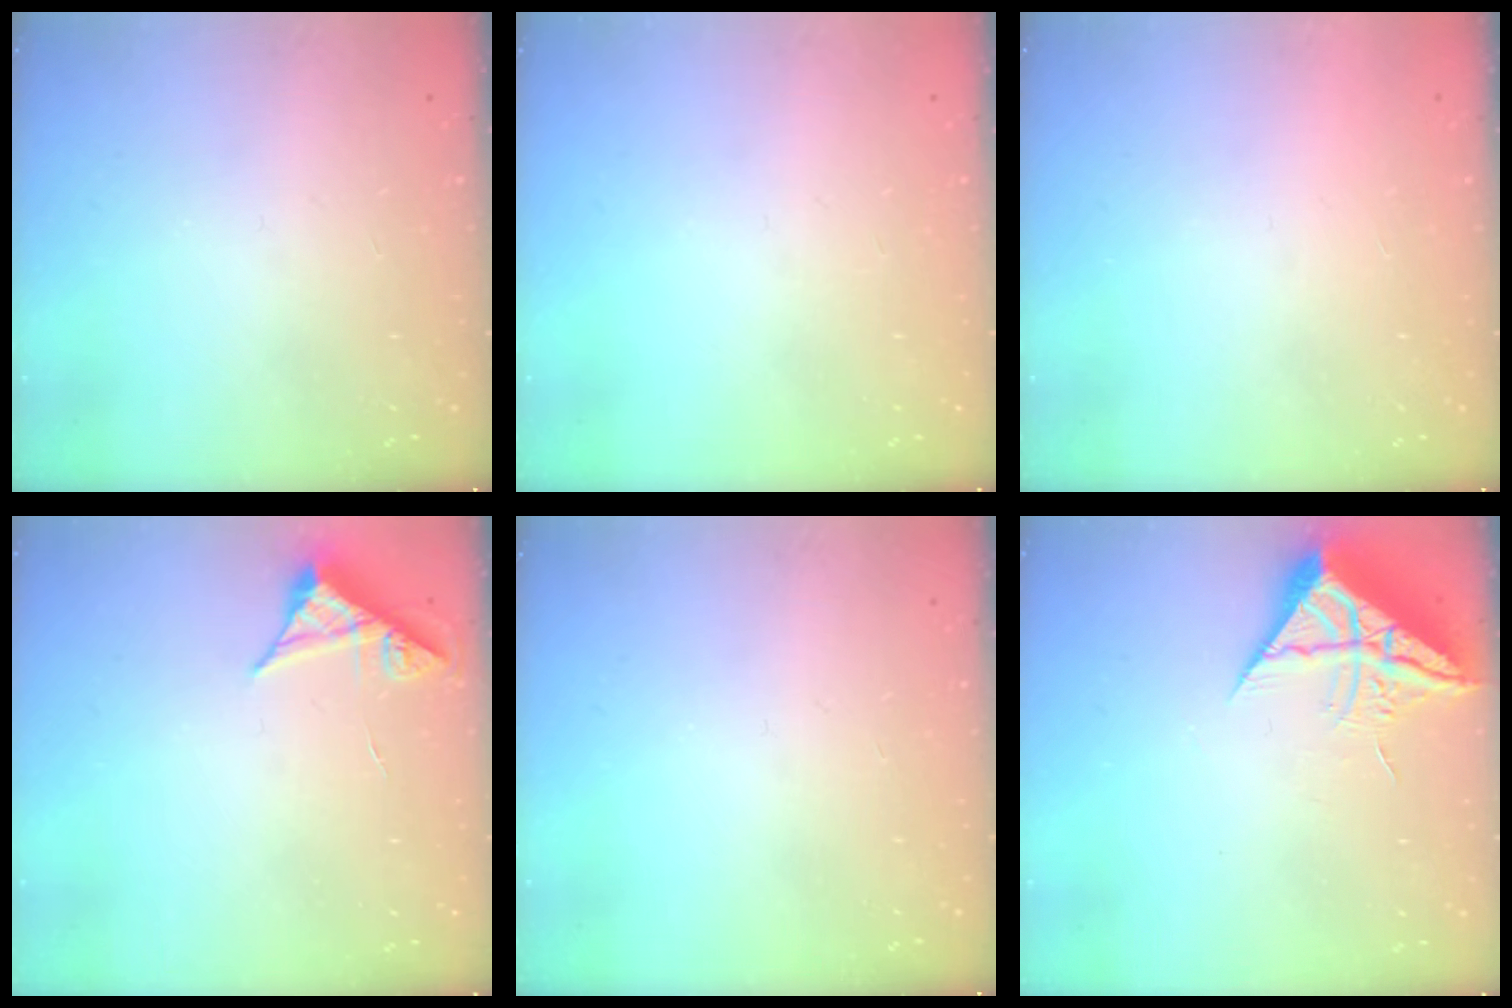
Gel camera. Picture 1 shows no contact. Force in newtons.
{"total": 0.0}
{"total": 1.5, "press": 1.5, "slide": 0.1}
{"total": 5.3, "press": 5.2, "slide": 0.6}
{"total": 0.0}
{"total": 9.7, "press": 9.6, "slide": 0.8}